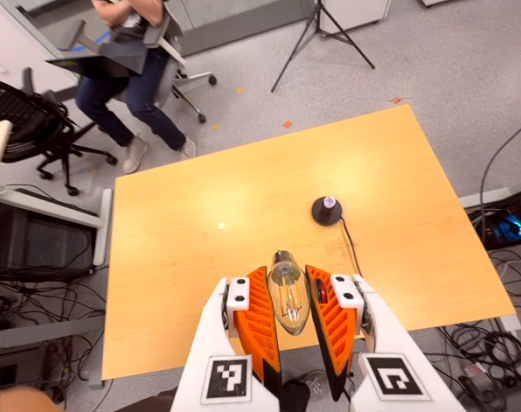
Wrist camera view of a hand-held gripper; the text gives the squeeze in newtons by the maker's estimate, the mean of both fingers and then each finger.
{"total": 14.8, "left": 16.3, "right": 13.2}